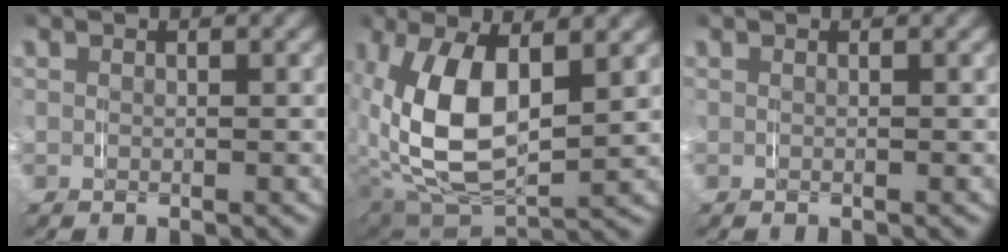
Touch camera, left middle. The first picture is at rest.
{"total": 9.5, "force": [0.3, 5.5, 7.8], "torque": [-0.194, -0.026, 0.023]}
{"total": 0.0}